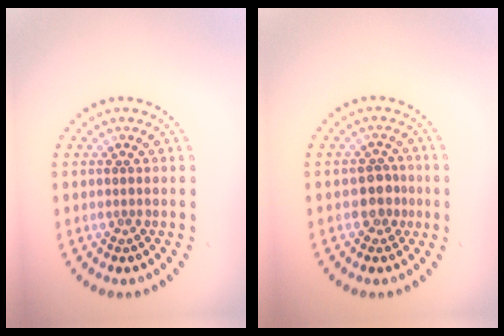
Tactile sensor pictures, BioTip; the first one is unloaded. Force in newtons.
{"total": 2.2, "press": 2.0, "slide": 0.8}